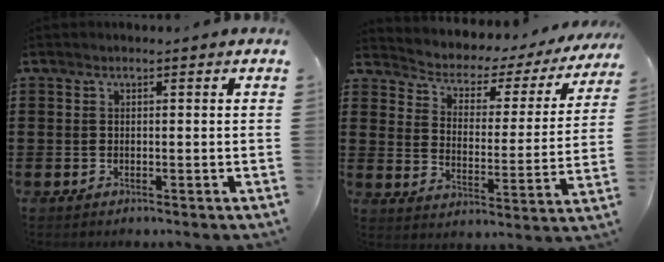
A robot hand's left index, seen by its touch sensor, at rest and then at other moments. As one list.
[{"total": 2.7, "force": [2.2, 1.5, 0.7], "torque": [-0.033, -0.022, 0.025]}]